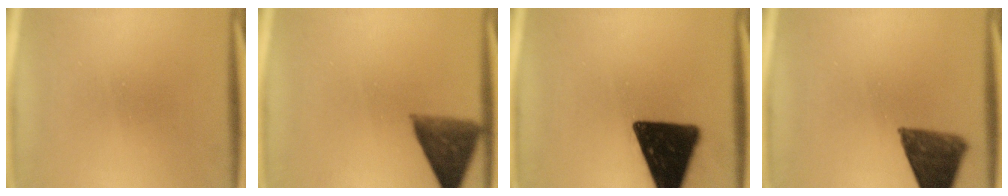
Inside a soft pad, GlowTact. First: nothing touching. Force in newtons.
{"total": 8.2}
{"total": 17.3}
{"total": 10.0}